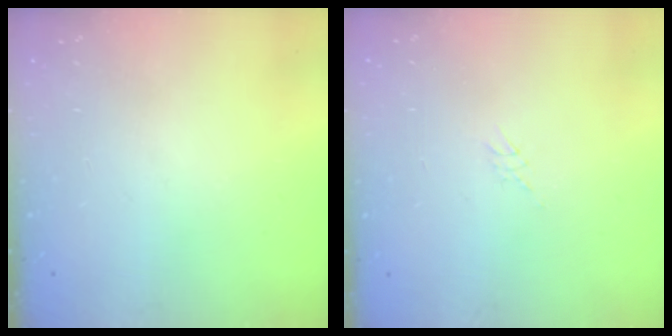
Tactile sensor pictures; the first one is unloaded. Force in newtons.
{"total": 2.6, "press": 2.6, "slide": 0.2}